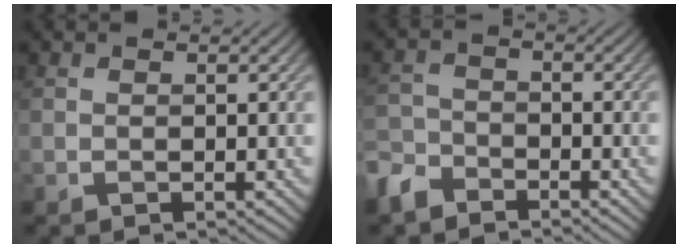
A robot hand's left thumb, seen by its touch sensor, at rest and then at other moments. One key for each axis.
{"total": 4.5, "fx": -3.7, "fy": 2.3, "fz": 1.2, "tx": -0.033, "ty": -0.003, "tz": -0.089}